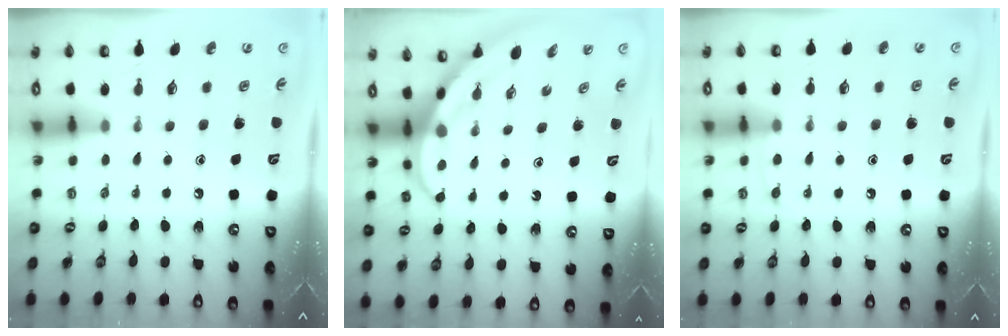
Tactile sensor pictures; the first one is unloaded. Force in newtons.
{"total": 4.0, "press": 4.0, "slide": 0.4}
{"total": 5.1, "press": 5.1, "slide": 0.7}